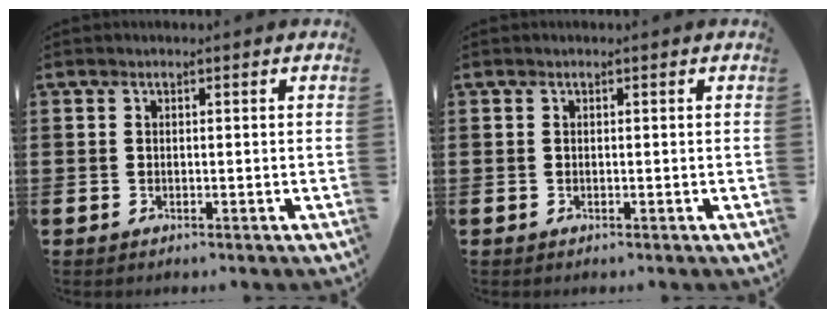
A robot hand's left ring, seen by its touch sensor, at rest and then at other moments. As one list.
[{"total": 0.0}]